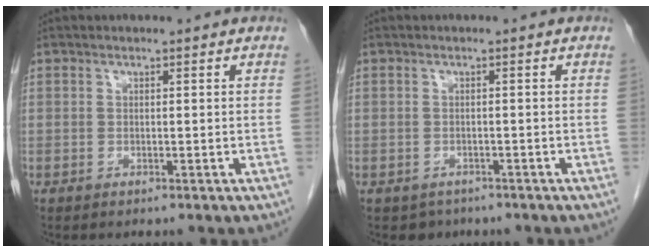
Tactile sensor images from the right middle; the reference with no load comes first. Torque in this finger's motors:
{"motor_torque": [-0.58, -0.07, -0.05, -0.02]}